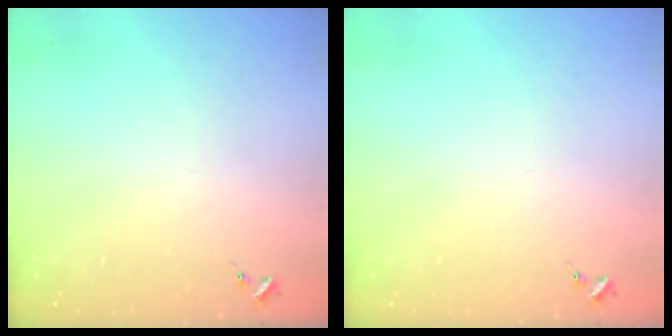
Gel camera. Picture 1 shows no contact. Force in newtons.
{"total": 0.0}